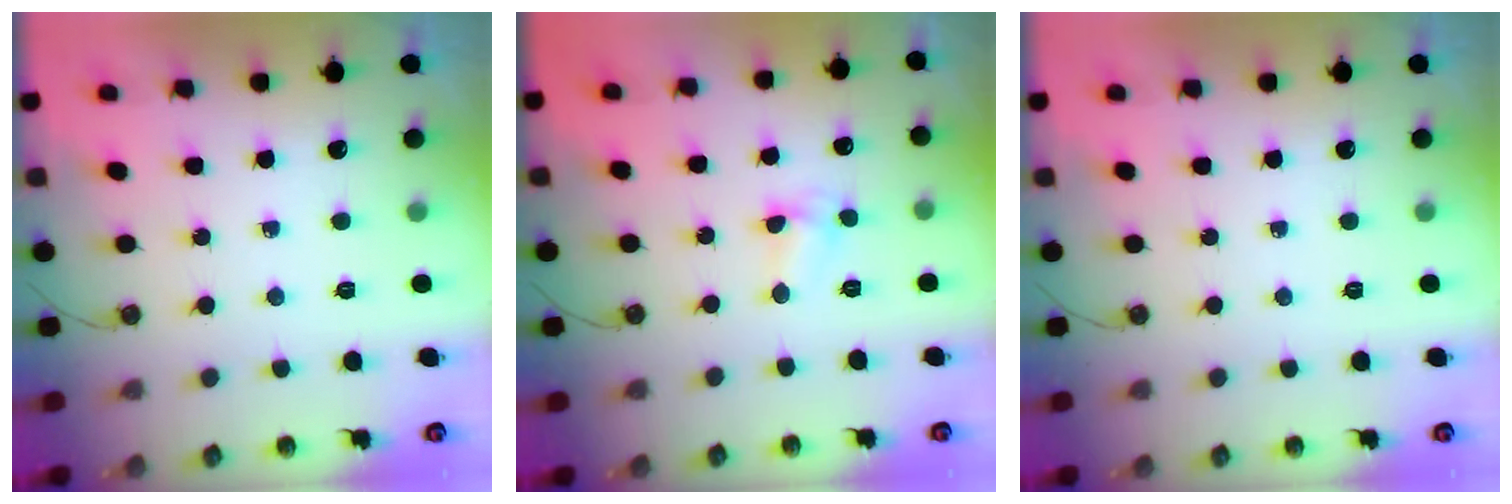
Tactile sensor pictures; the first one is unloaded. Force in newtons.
{"total": 5.3, "press": 5.2, "slide": 0.5}
{"total": 0.0}